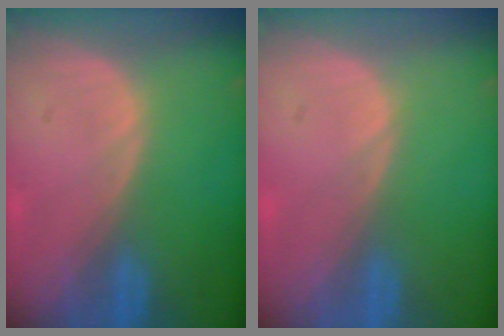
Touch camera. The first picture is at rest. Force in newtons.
{"total": 0.0}